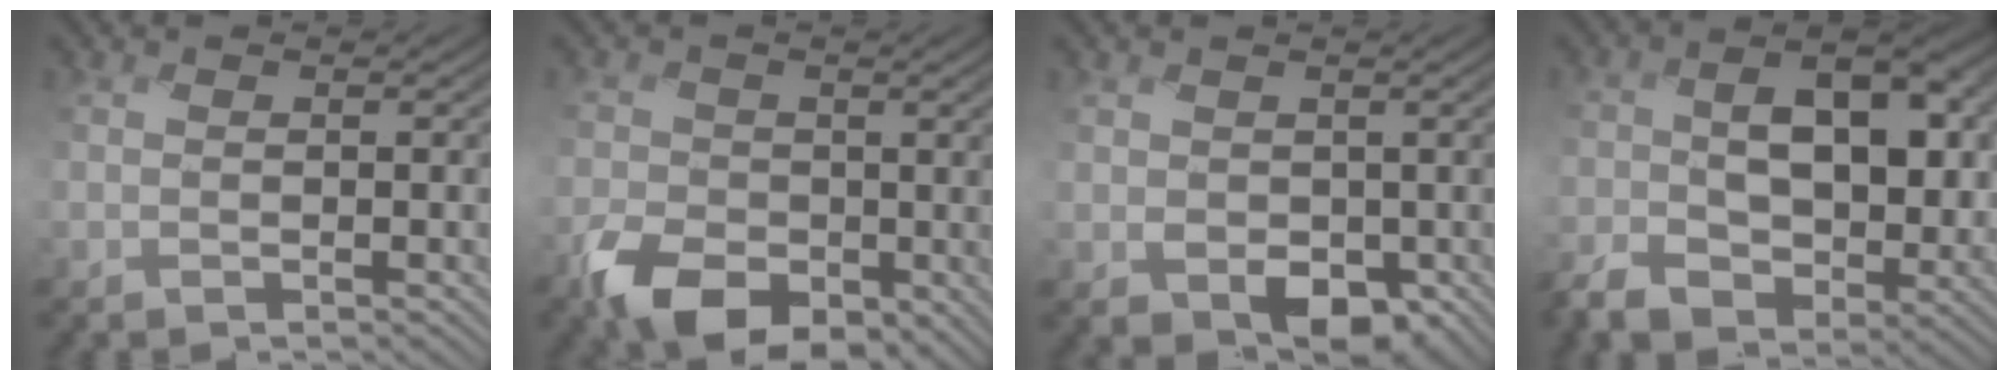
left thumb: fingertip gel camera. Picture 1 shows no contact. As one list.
[{"total": 5.8, "force": [-2.8, 4.2, 2.8], "torque": [-0.045, -0.015, -0.065]}, {"total": 5.1, "force": [-1.1, 3.9, 3.1], "torque": [-0.072, -0.028, -0.018]}, {"total": 10.8, "force": [-1.9, 7.3, 7.7], "torque": [-0.102, -0.006, -0.039]}]